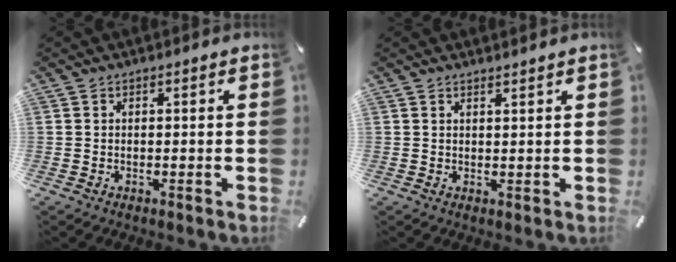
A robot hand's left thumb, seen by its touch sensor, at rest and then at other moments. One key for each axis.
{"total": 1.1, "fx": 1.1, "fy": -0.3, "fz": 0.1, "tx": 0.000, "ty": -0.003, "tz": 0.020}